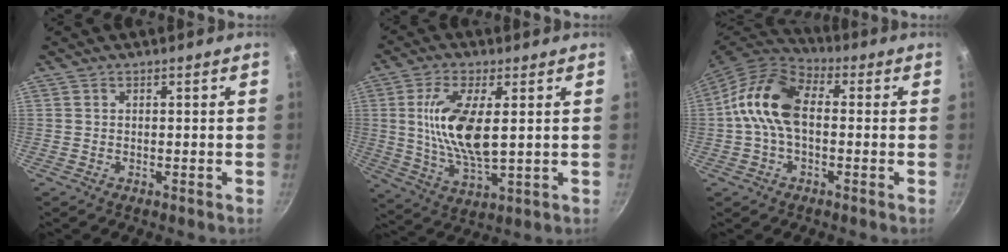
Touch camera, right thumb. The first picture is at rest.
{"total": 13.5, "force": [2.2, 5.3, 12.2], "torque": [-0.235, -0.010, 0.044]}
{"total": 13.0, "force": [0.1, 8.2, 10.1], "torque": [-0.173, 0.036, -0.020]}